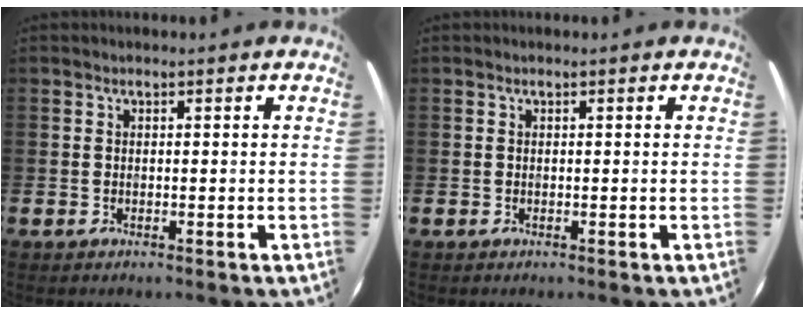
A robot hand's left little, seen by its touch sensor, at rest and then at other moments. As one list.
[{"total": 0.0}]